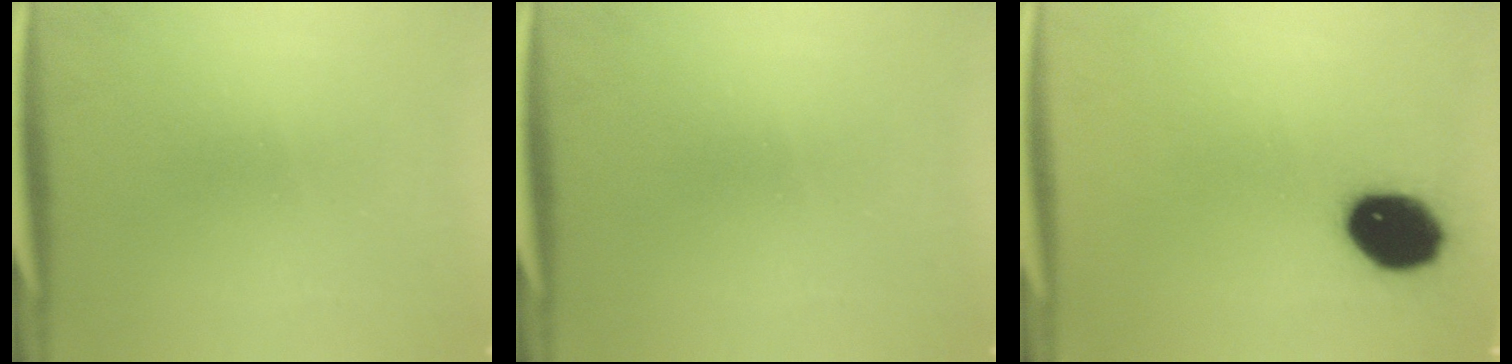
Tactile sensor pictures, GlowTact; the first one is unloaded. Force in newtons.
{"total": 0.0}
{"total": 14.0}